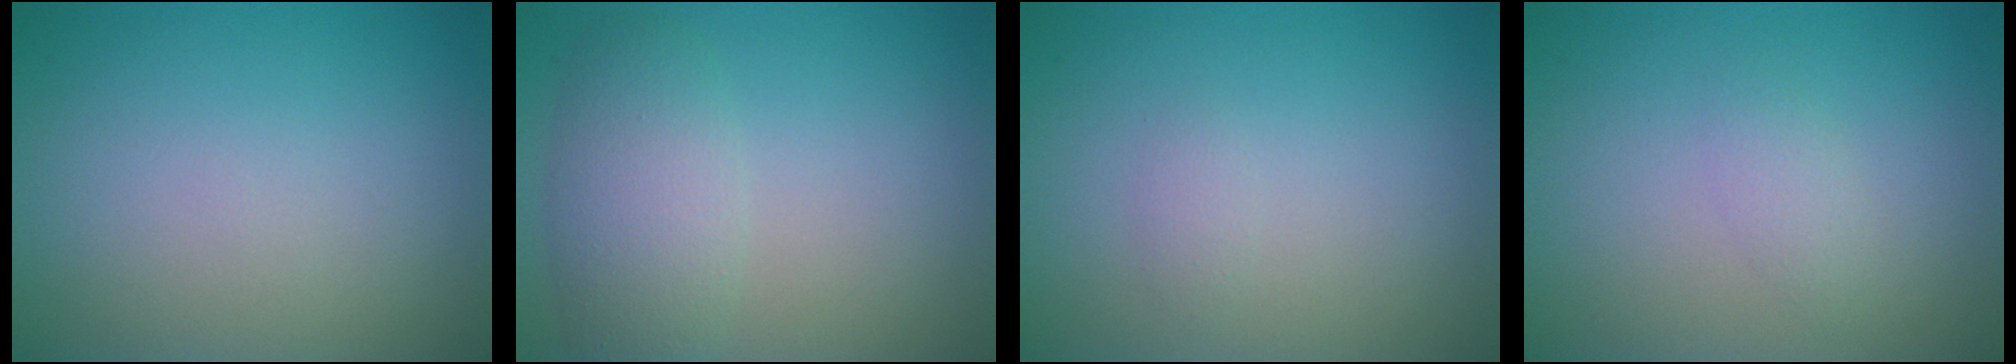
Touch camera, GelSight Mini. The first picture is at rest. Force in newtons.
{"total": 3.8, "press": 3.8, "slide": 0.2}
{"total": 0.7, "press": 0.7, "slide": 0.0}
{"total": 1.2, "press": 1.2, "slide": 0.1}